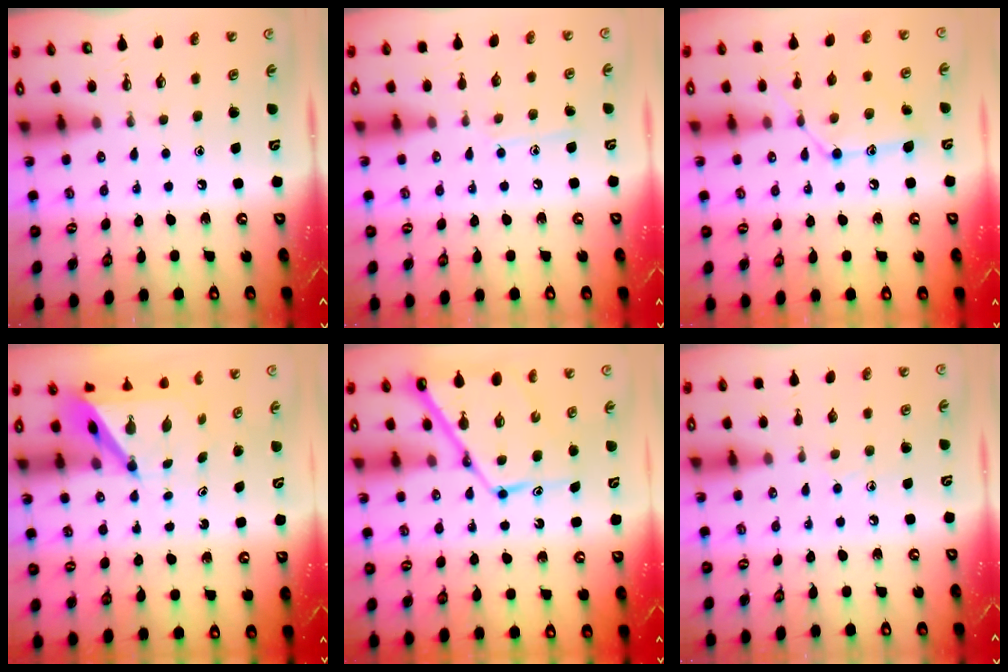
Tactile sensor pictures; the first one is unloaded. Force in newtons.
{"total": 7.3, "press": 7.2, "slide": 0.6}
{"total": 13.8, "press": 13.7, "slide": 1.0}
{"total": 6.1, "press": 6.1, "slide": 0.4}
{"total": 12.6, "press": 12.5, "slide": 1.1}
{"total": 5.0, "press": 5.0, "slide": 0.5}